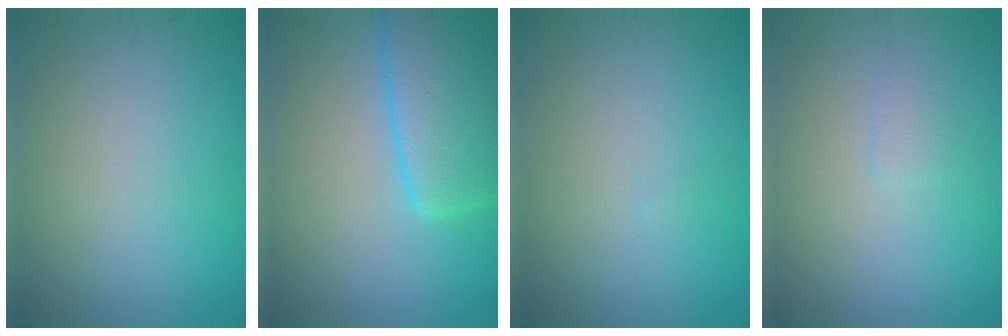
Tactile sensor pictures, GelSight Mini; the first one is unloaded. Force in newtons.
{"total": 6.9, "press": 6.9, "slide": 0.4}
{"total": 0.0}
{"total": 0.9, "press": 0.9, "slide": 0.1}